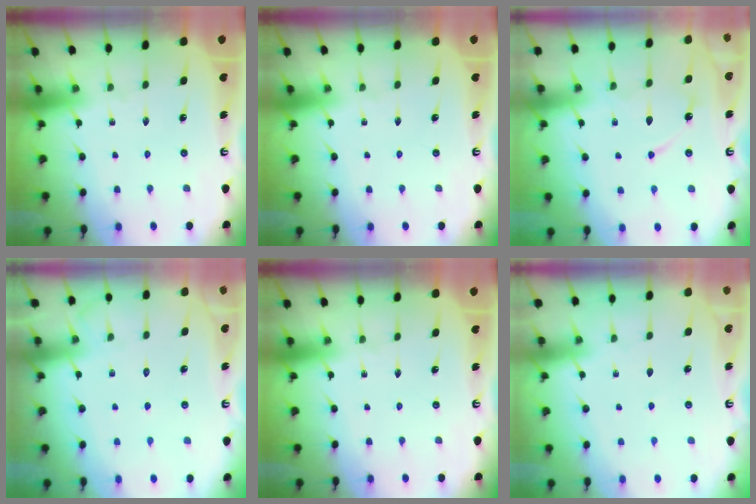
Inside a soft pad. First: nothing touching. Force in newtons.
{"total": 0.0}
{"total": 10.4, "press": 10.3, "slide": 0.9}
{"total": 6.4, "press": 6.3, "slide": 0.8}
{"total": 0.0}
{"total": 2.1, "press": 2.0, "slide": 0.3}